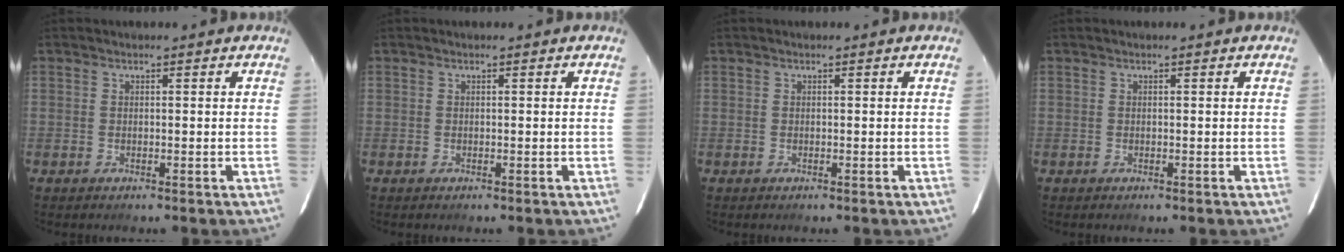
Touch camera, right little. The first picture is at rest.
{"total": 0.0}
{"total": 0.0}
{"total": 0.0}